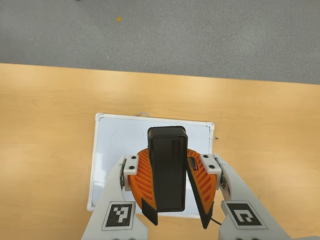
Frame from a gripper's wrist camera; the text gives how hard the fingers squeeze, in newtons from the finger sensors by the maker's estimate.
{"total": 10.2, "left": 10.2, "right": 10.2}